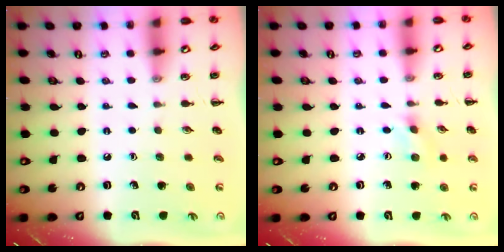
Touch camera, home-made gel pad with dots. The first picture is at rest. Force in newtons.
{"total": 1.4, "press": 1.3, "slide": 0.4}